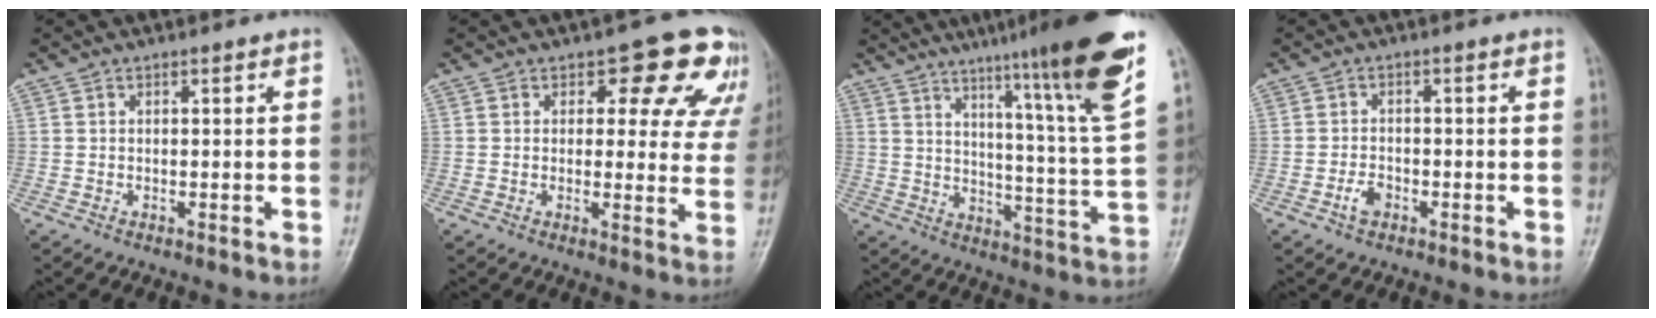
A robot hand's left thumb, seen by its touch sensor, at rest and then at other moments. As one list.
[{"total": 11.3, "force": [7.1, 6.1, 6.4], "torque": [-0.015, -0.030, 0.066]}, {"total": 20.2, "force": [12.9, 0.1, 15.5], "torque": [-0.205, -0.068, 0.178]}, {"total": 2.6, "force": [-1.4, 1.6, 1.5], "torque": [-0.026, 0.009, -0.026]}]